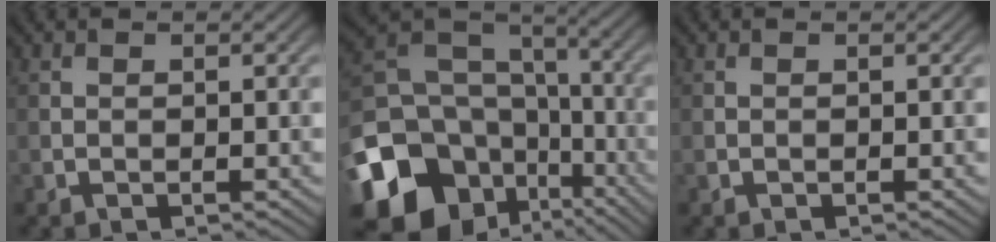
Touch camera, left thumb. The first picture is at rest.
{"total": 20.5, "force": [-9.5, 16.0, 8.5], "torque": [-0.226, -0.054, -0.157]}
{"total": 0.0}